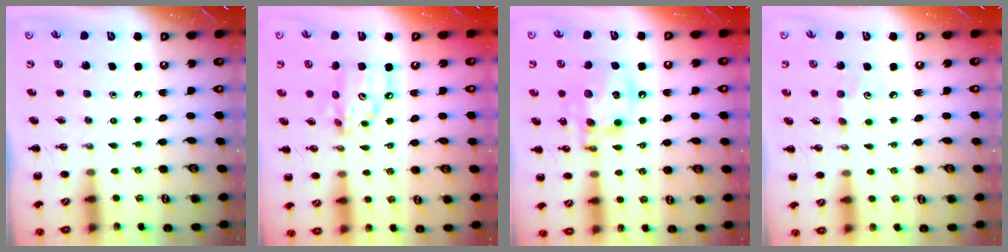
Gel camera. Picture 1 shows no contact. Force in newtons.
{"total": 9.8, "press": 9.7, "slide": 1.4}
{"total": 14.0, "press": 13.8, "slide": 2.3}
{"total": 5.0, "press": 4.8, "slide": 1.4}